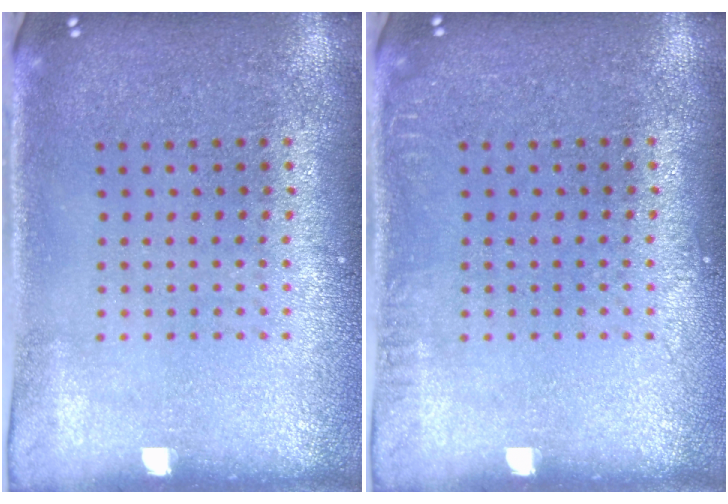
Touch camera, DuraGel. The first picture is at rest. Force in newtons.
{"total": 0.7, "press": 0.7, "slide": 0.1}